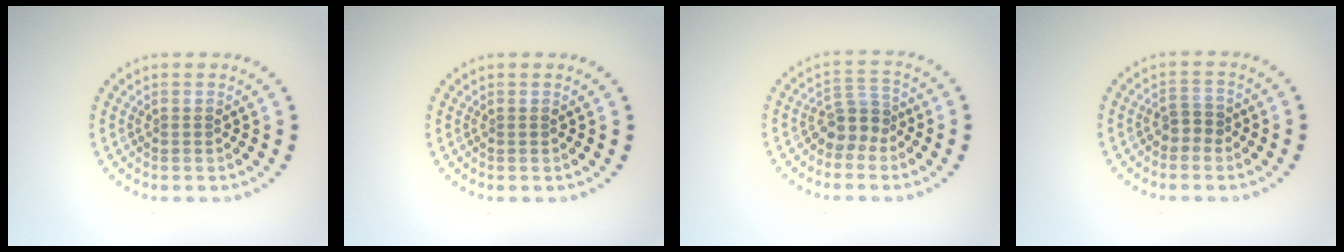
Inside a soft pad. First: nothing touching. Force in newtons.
{"total": 0.0}
{"total": 2.7, "press": 2.1, "slide": 1.7}
{"total": 1.6, "press": 1.5, "slide": 0.6}